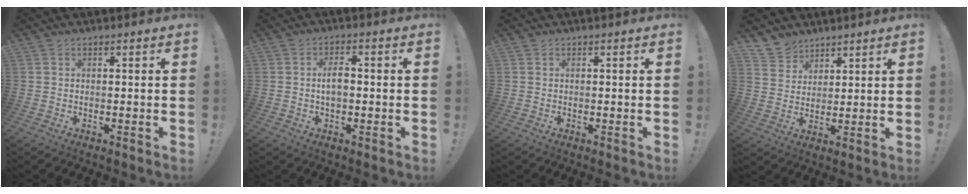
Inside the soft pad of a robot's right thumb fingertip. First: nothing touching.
{"total": 4.4, "force": [-0.3, 2.2, 3.9], "torque": [-0.062, 0.003, -0.011]}
{"total": 0.0}
{"total": 6.9, "force": [5.6, 4.0, 0.5], "torque": [-0.013, -0.041, 0.110]}